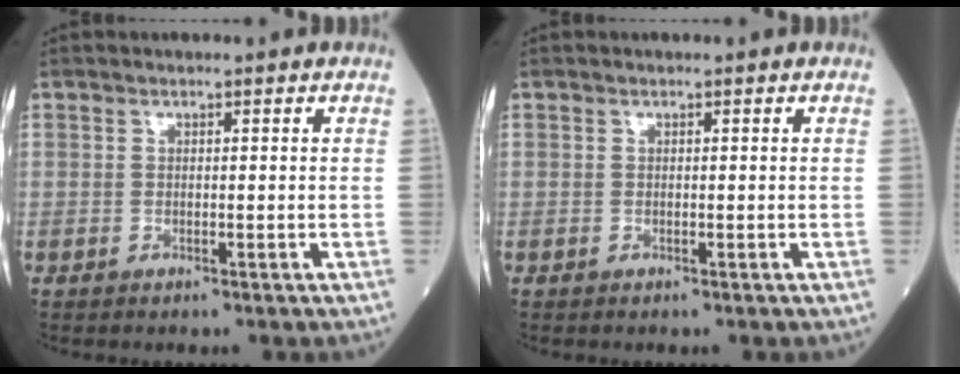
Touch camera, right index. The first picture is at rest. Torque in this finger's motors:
{"motor_torque": [0.00, 0.00, 0.00, 0.01]}